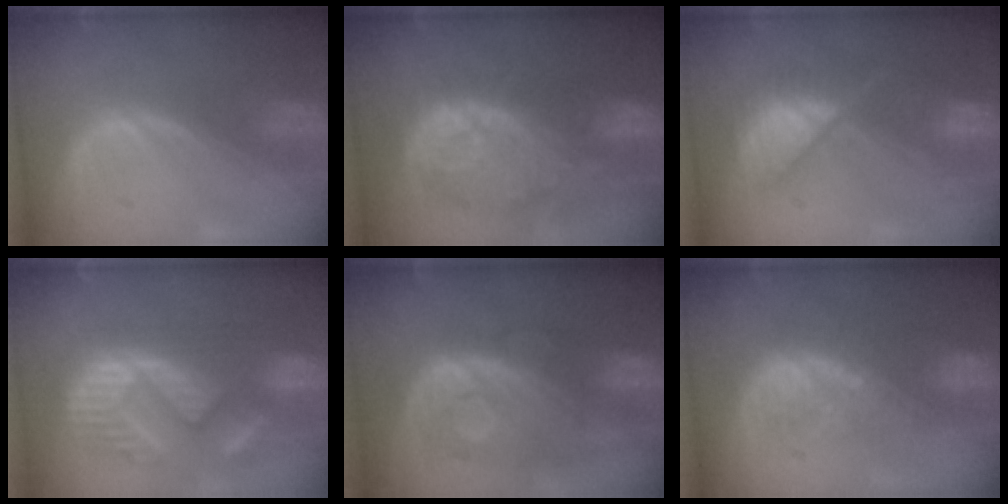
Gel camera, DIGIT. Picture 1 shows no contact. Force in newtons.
{"total": 12.5, "press": 11.1, "slide": 5.6}
{"total": 8.0, "press": 8.0, "slide": 0.4}
{"total": 11.4, "press": 11.0, "slide": 3.3}
{"total": 11.2, "press": 9.7, "slide": 5.6}
{"total": 8.4, "press": 7.8, "slide": 3.0}